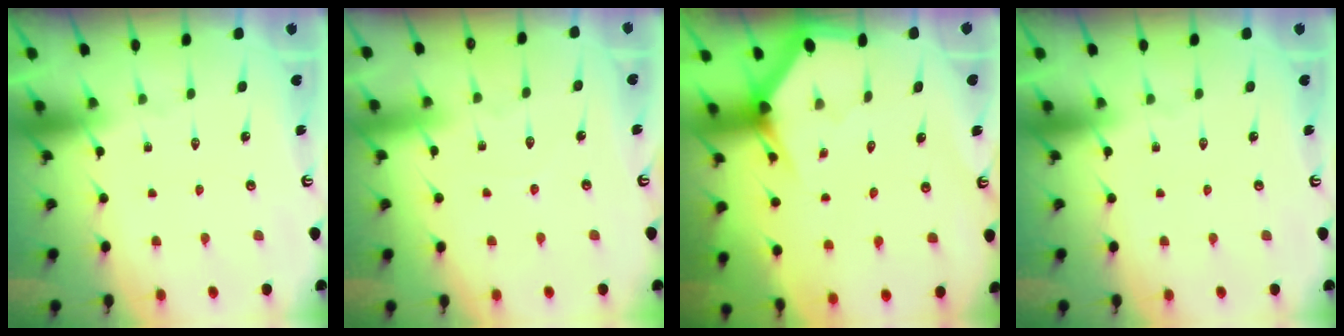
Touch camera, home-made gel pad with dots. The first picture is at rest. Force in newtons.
{"total": 3.0, "press": 2.9, "slide": 0.4}
{"total": 3.1, "press": 3.1, "slide": 0.0}
{"total": 0.0}